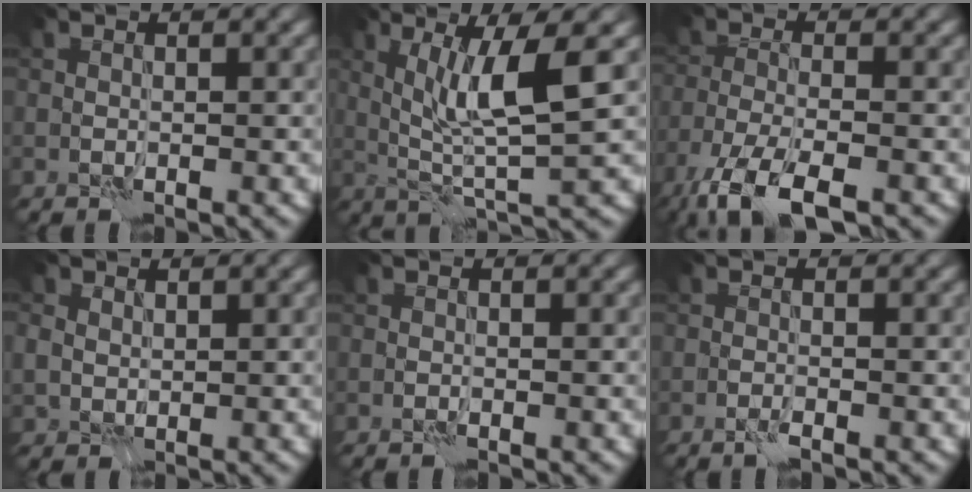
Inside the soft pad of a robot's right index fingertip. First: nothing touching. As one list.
[{"total": 6.0, "force": [1.6, 0.7, 5.8], "torque": [-0.113, -0.005, 0.035]}, {"total": 7.4, "force": [-5.2, 2.2, 4.8], "torque": [-0.094, -0.015, -0.103]}, {"total": 1.7, "force": [0.8, 1.3, 0.5], "torque": [-0.013, -0.001, 0.017]}, {"total": 0.0}, {"total": 0.8, "force": [-0.6, 0.1, 0.6], "torque": [-0.012, 0.001, -0.014]}]